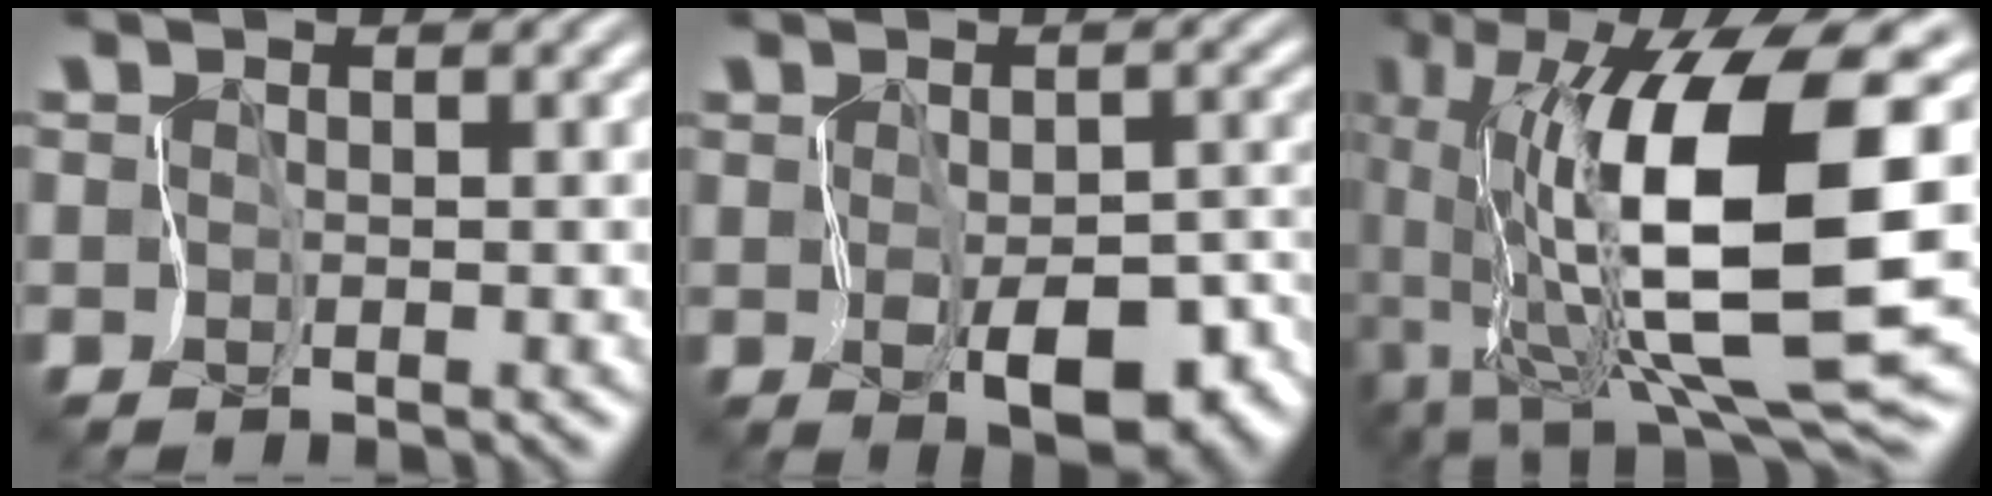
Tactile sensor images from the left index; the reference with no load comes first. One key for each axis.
{"total": 7.3, "fx": -3.7, "fy": 3.0, "fz": 5.5, "tx": -0.063, "ty": -0.019, "tz": -0.034}
{"total": 12.4, "fx": 0.5, "fy": 1.6, "fz": 12.2, "tx": -0.217, "ty": -0.019, "tz": 0.033}